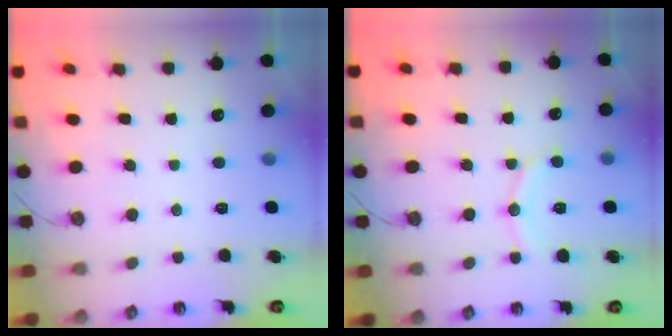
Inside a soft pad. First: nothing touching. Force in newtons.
{"total": 9.7, "press": 9.7, "slide": 0.8}